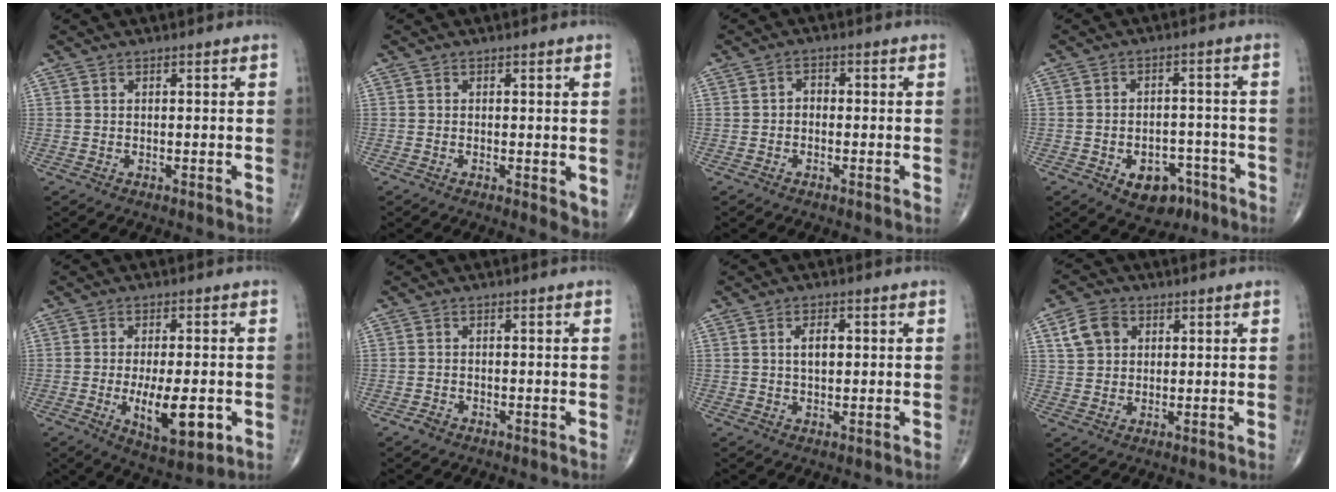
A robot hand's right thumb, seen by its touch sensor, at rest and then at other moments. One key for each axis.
{"total": 3.3, "fx": -0.3, "fy": 1.3, "fz": 3.0, "tx": -0.038, "ty": -0.010, "tz": -0.006}
{"total": 1.7, "fx": -0.5, "fy": 1.3, "fz": 1.0, "tx": -0.003, "ty": 0.009, "tz": -0.016}
{"total": 8.3, "fx": -4.3, "fy": 5.6, "fz": 4.4, "tx": -0.037, "ty": 0.035, "tz": -0.054}
{"total": 11.1, "fx": -2.8, "fy": 4.3, "fz": 9.9, "tx": -0.150, "ty": -0.010, "tz": -0.036}
{"total": 1.4, "fx": -1.0, "fy": 0.9, "fz": 0.5, "tx": -0.013, "ty": 0.005, "tz": -0.019}
{"total": 3.3, "fx": 0.5, "fy": 1.8, "fz": 2.8, "tx": -0.044, "ty": 0.000, "tz": 0.007}
{"total": 6.1, "fx": 2.1, "fy": 4.8, "fz": 3.1, "tx": -0.043, "ty": 0.002, "tz": 0.038}